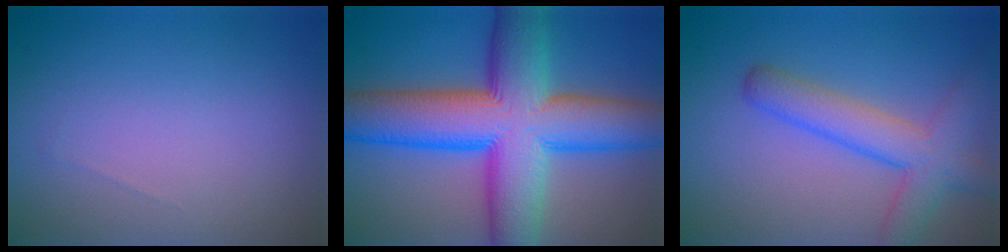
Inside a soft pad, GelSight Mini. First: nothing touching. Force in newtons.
{"total": 14.2, "press": 14.2, "slide": 0.3}
{"total": 5.0, "press": 5.0, "slide": 0.2}